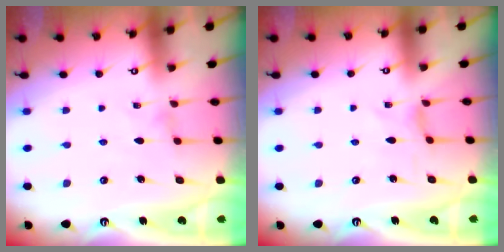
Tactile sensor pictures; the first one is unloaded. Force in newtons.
{"total": 0.0}